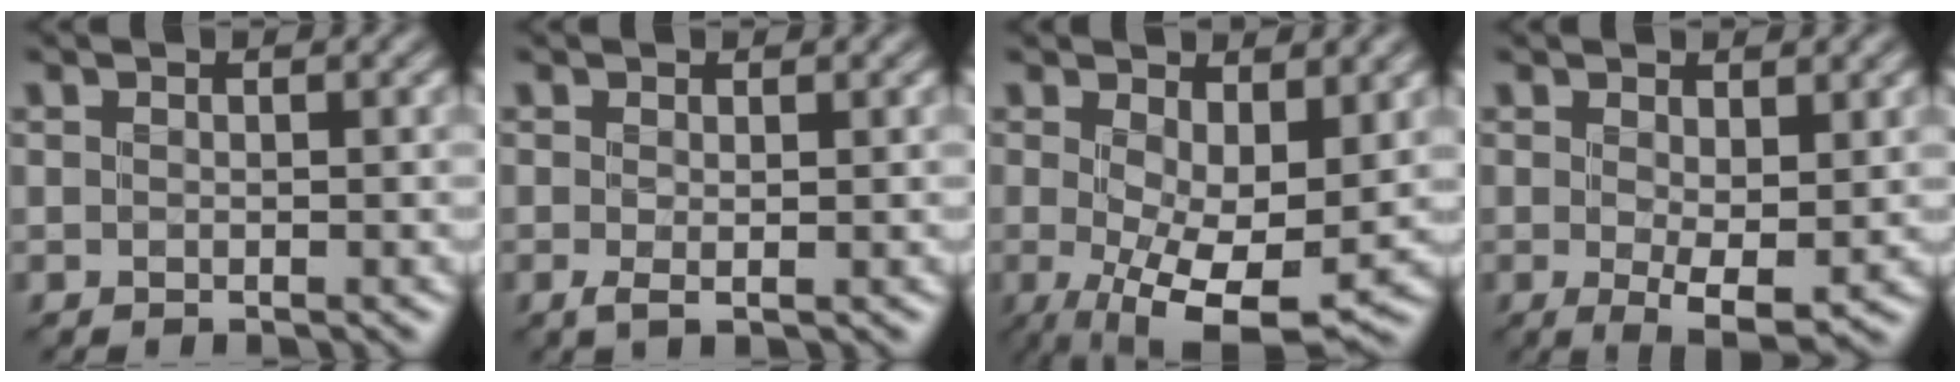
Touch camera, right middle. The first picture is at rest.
{"total": 0.9, "force": [0.0, 0.1, 0.9], "torque": [-0.020, -0.002, -0.001]}
{"total": 8.5, "force": [-0.5, 3.3, 7.8], "torque": [-0.132, -0.017, -0.006]}
{"total": 3.4, "force": [0.5, 1.0, 3.2], "torque": [-0.054, -0.012, 0.011]}